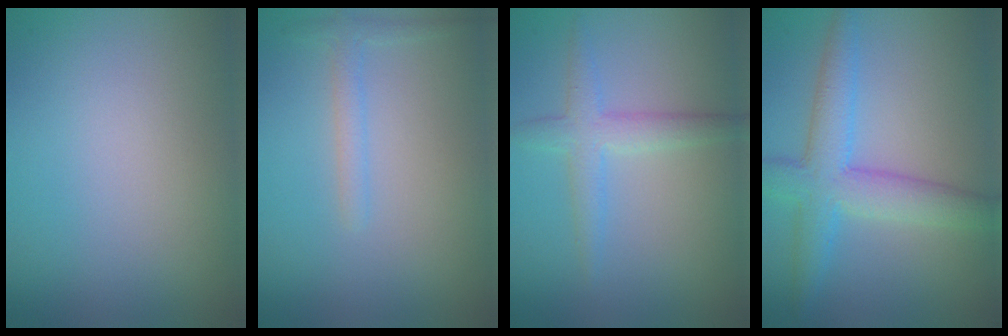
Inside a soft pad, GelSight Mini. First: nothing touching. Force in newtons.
{"total": 1.4, "press": 1.4, "slide": 0.1}
{"total": 2.7, "press": 2.7, "slide": 0.1}
{"total": 5.6, "press": 5.6, "slide": 0.1}